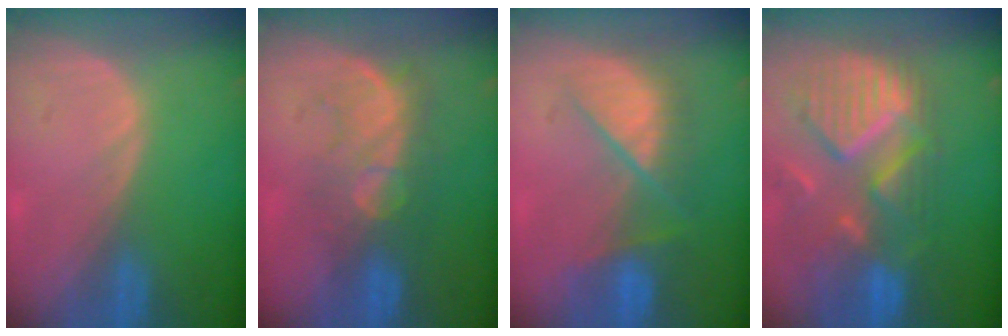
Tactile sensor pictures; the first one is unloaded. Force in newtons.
{"total": 7.8, "press": 7.7, "slide": 1.5}
{"total": 7.3, "press": 7.2, "slide": 0.7}
{"total": 12.0, "press": 10.5, "slide": 5.7}